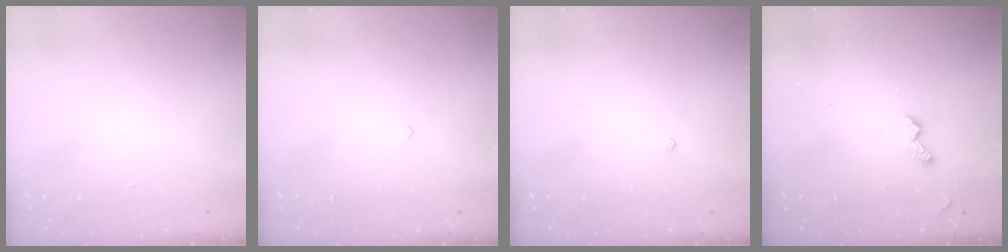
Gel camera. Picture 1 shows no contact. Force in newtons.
{"total": 2.2, "press": 2.1, "slide": 0.4}
{"total": 1.7, "press": 1.7, "slide": 0.3}
{"total": 5.3, "press": 5.2, "slide": 0.7}